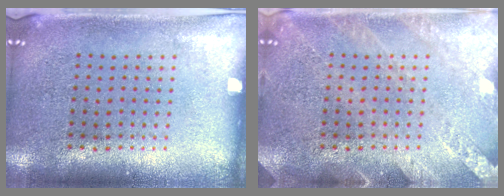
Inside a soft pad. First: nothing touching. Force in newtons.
{"total": 2.6, "press": 2.6, "slide": 0.2}